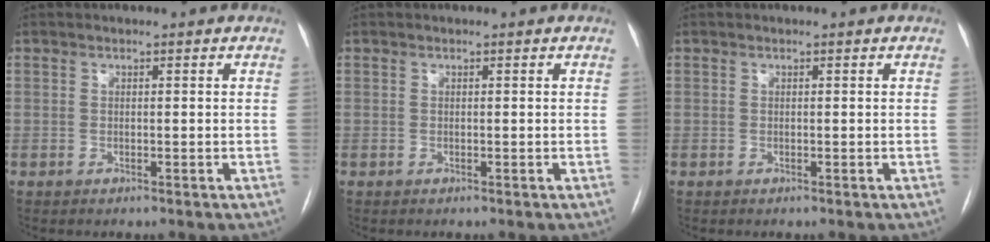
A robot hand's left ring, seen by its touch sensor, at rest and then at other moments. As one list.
[{"total": 0.0}, {"total": 0.0}]